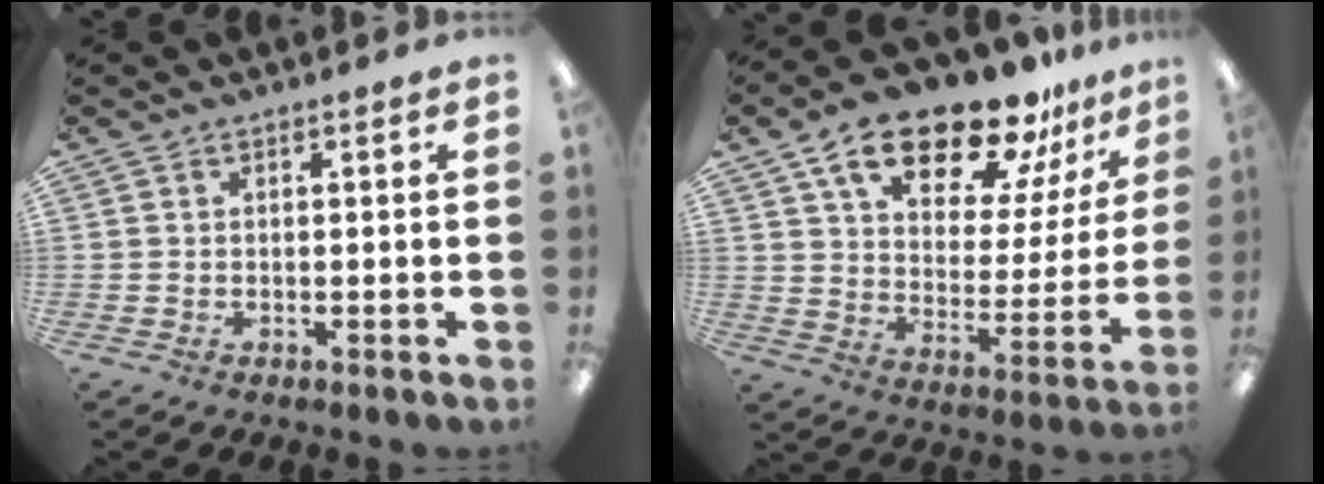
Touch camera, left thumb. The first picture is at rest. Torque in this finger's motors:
{"motor_torque": [0.71, 0.76, 1.65, -1.12, 0.28]}